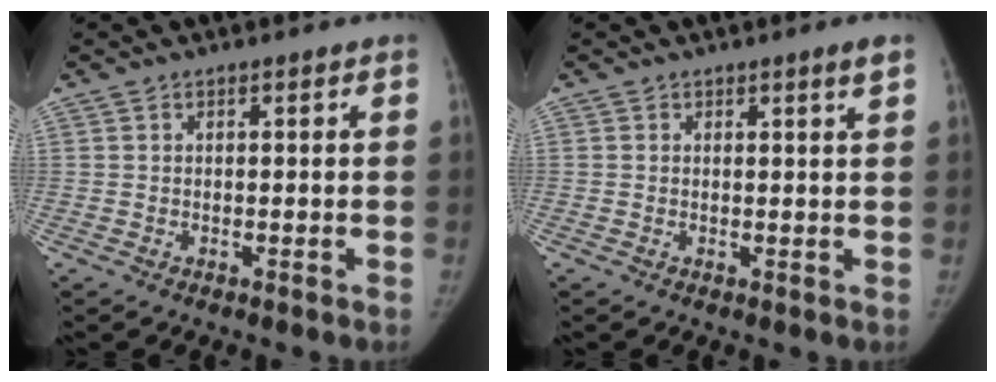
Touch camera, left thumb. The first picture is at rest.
{"total": 1.4, "force": [0.9, -0.1, 1.0], "torque": [-0.011, -0.008, 0.011]}